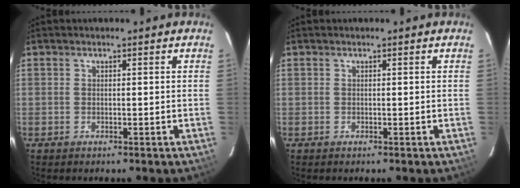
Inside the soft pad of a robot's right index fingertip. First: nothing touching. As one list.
[{"total": 0.0}]